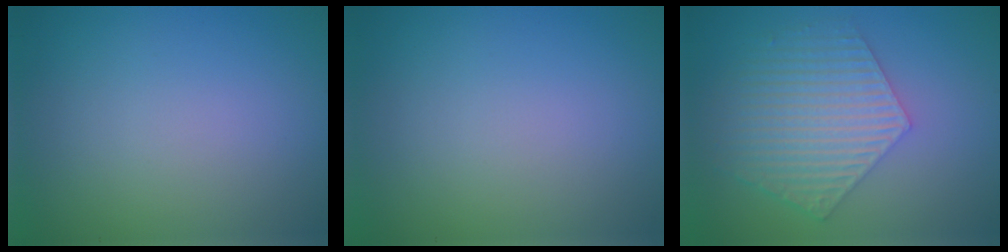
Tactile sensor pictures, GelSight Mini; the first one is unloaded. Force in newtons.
{"total": 0.0}
{"total": 5.9, "press": 4.5, "slide": 3.8}